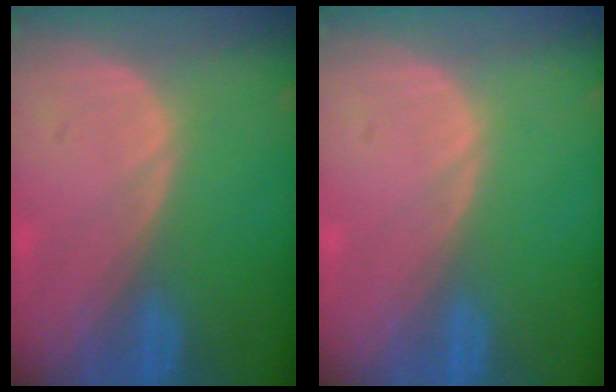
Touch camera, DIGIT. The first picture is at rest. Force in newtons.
{"total": 0.0}